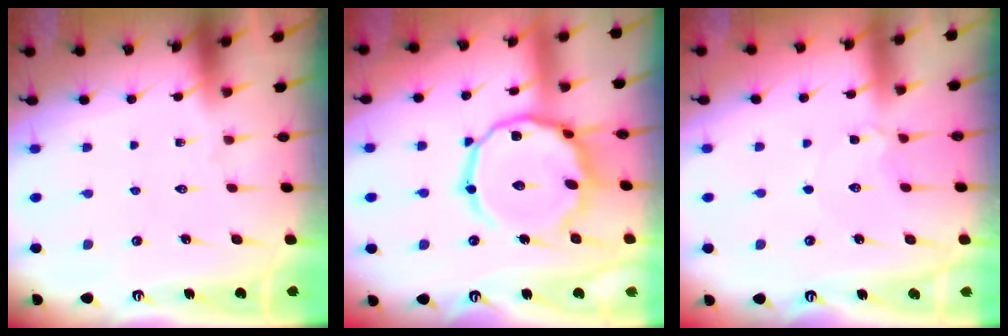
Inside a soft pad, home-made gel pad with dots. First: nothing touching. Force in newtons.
{"total": 17.7, "press": 17.6, "slide": 1.3}
{"total": 2.6, "press": 2.6, "slide": 0.3}